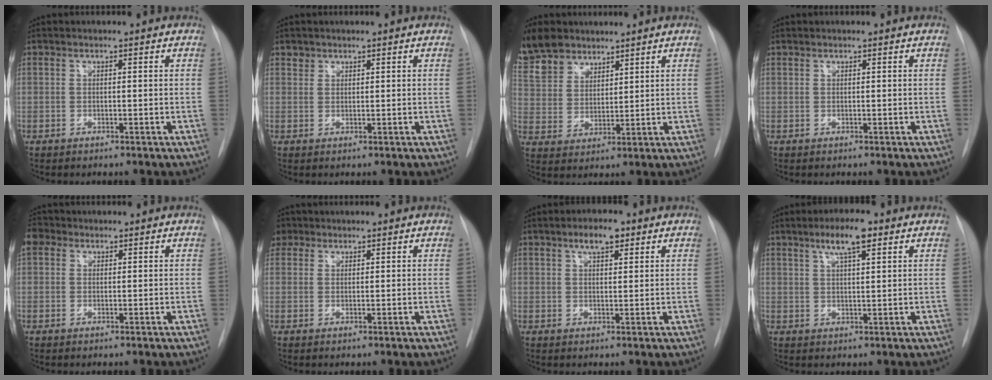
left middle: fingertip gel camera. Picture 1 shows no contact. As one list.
[{"total": 1.0, "force": [0.8, 0.7, -0.2], "torque": [0.014, -0.001, 0.009]}, {"total": 10.9, "force": [8.6, 6.1, 3.0], "torque": [-0.073, 0.014, 0.178]}, {"total": 0.0}, {"total": 2.9, "force": [1.5, 2.3, 0.9], "torque": [-0.017, 0.015, 0.026]}, {"total": 3.4, "force": [2.2, 2.5, 0.5], "torque": [-0.006, 0.011, 0.041]}, {"total": 3.8, "force": [2.3, 1.4, 2.7], "torque": [-0.049, 0.006, 0.038]}, {"total": 5.5, "force": [3.2, 0.9, 4.4], "torque": [-0.083, 0.006, 0.054]}]